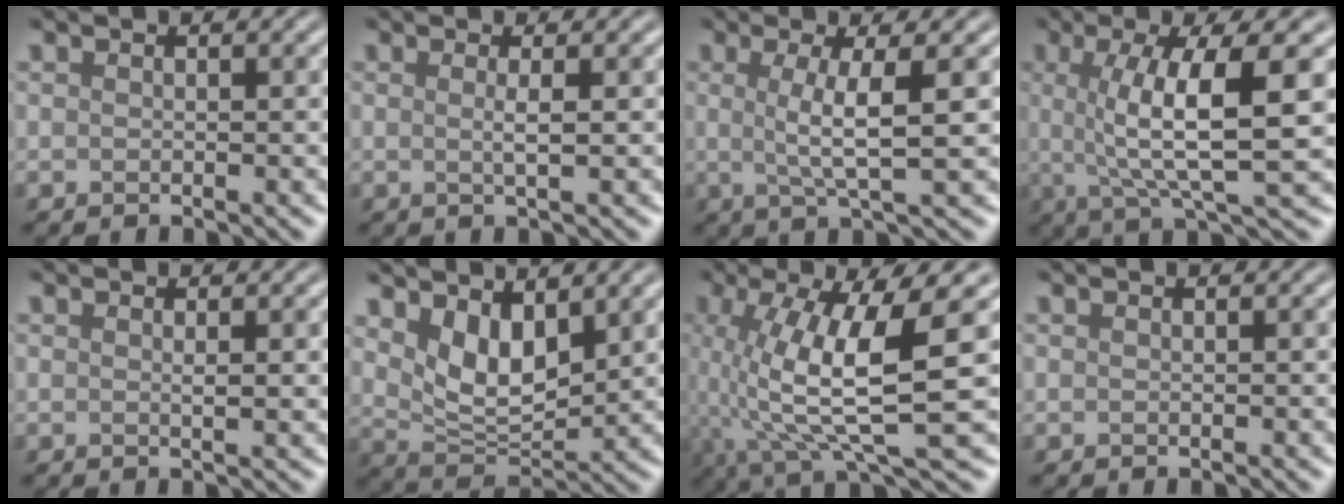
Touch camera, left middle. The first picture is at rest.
{"total": 0.9, "force": [-0.4, -0.2, 0.8], "torque": [-0.027, 0.006, 0.001]}
{"total": 4.0, "force": [-0.1, 0.1, 4.0], "torque": [-0.082, 0.011, 0.017]}
{"total": 7.5, "force": [0.5, 1.2, 7.4], "torque": [-0.117, 0.009, 0.026]}
{"total": 0.6, "force": [0.0, -0.1, 0.6], "torque": [-0.011, 0.004, 0.005]}
{"total": 3.9, "force": [1.7, 1.9, 2.9], "torque": [-0.077, -0.010, 0.052]}
{"total": 9.1, "force": [-1.0, 1.9, 8.8], "torque": [-0.187, 0.002, 0.003]}
{"total": 0.0}